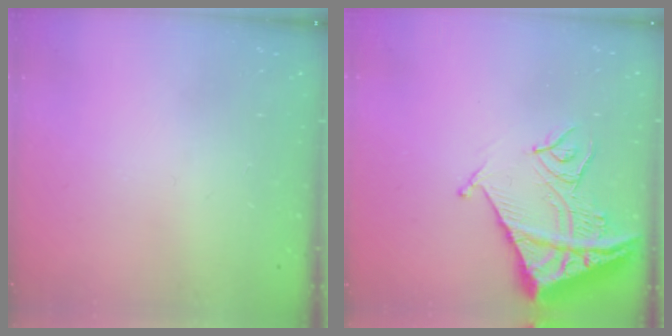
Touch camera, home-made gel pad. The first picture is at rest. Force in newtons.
{"total": 14.1, "press": 14.0, "slide": 1.6}